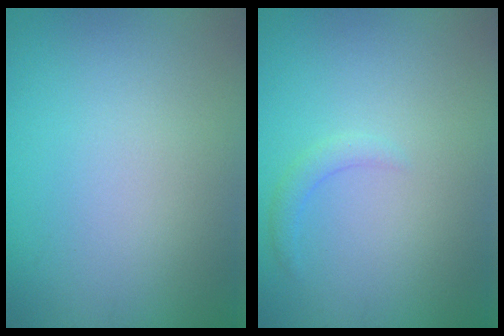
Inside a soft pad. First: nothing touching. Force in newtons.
{"total": 1.1, "press": 1.1, "slide": 0.1}